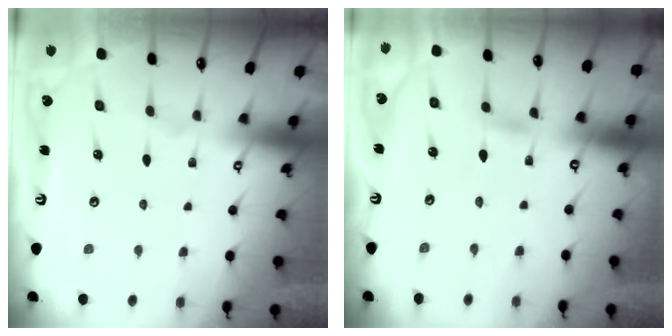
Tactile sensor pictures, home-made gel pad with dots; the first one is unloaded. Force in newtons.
{"total": 2.1, "press": 2.1, "slide": 0.2}